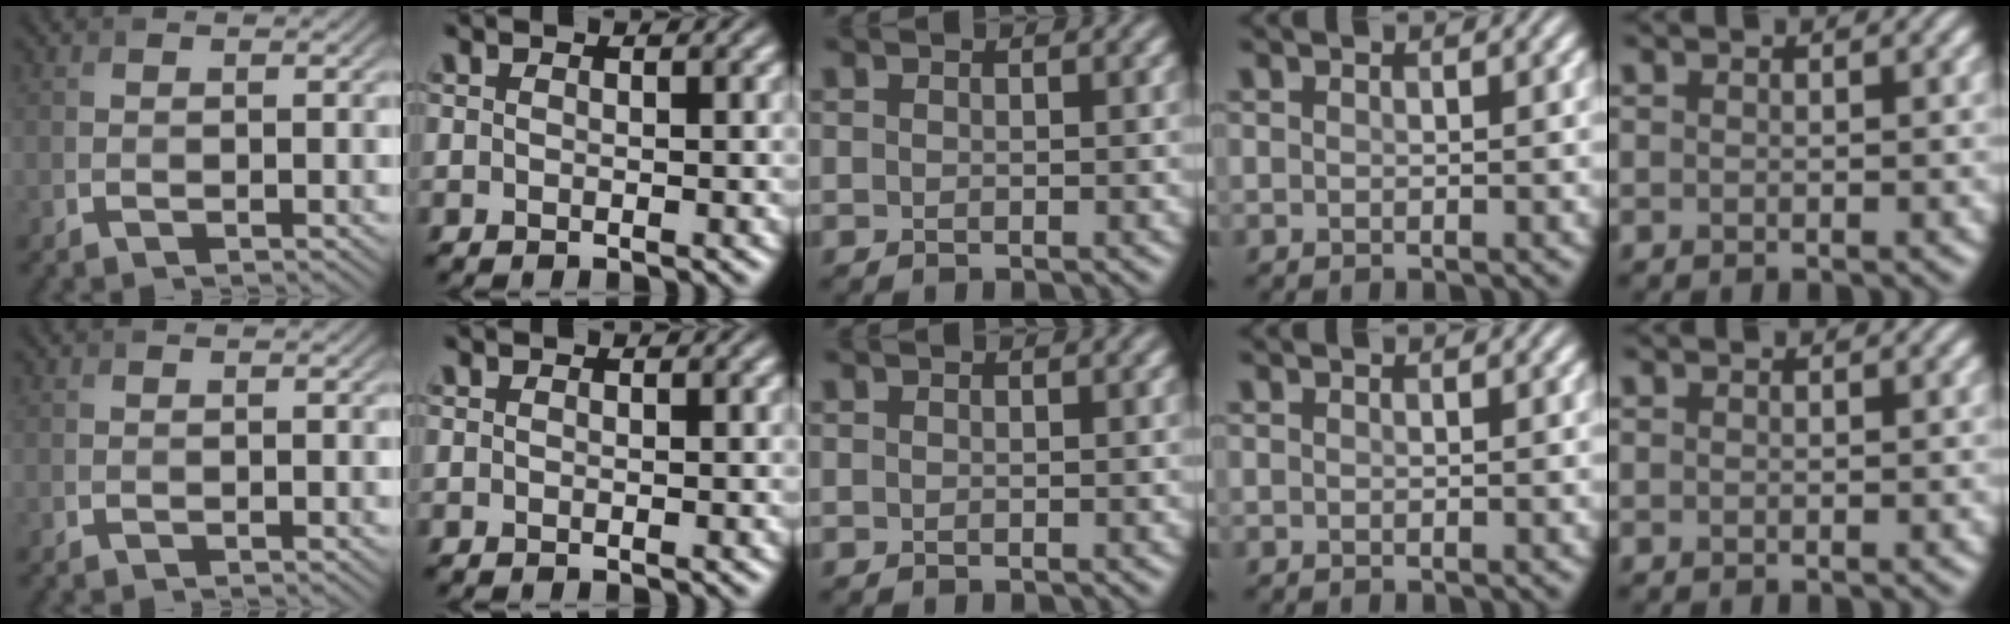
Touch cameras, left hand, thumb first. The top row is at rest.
{}